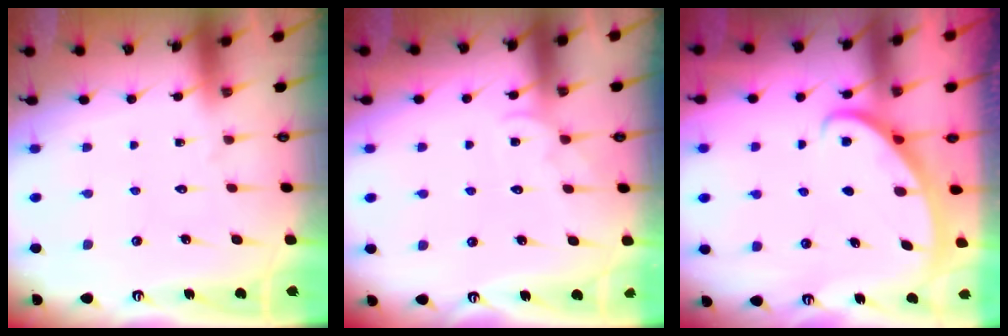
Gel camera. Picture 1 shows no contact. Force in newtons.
{"total": 3.8, "press": 3.8, "slide": 0.4}
{"total": 3.0, "press": 3.0, "slide": 0.1}